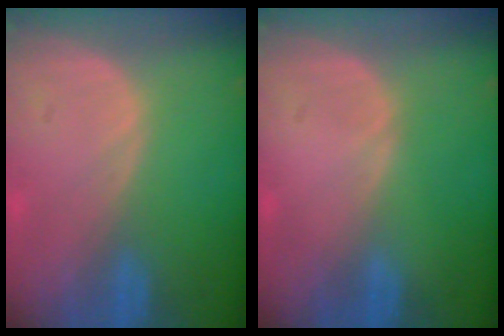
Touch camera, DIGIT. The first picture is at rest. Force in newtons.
{"total": 0.0}